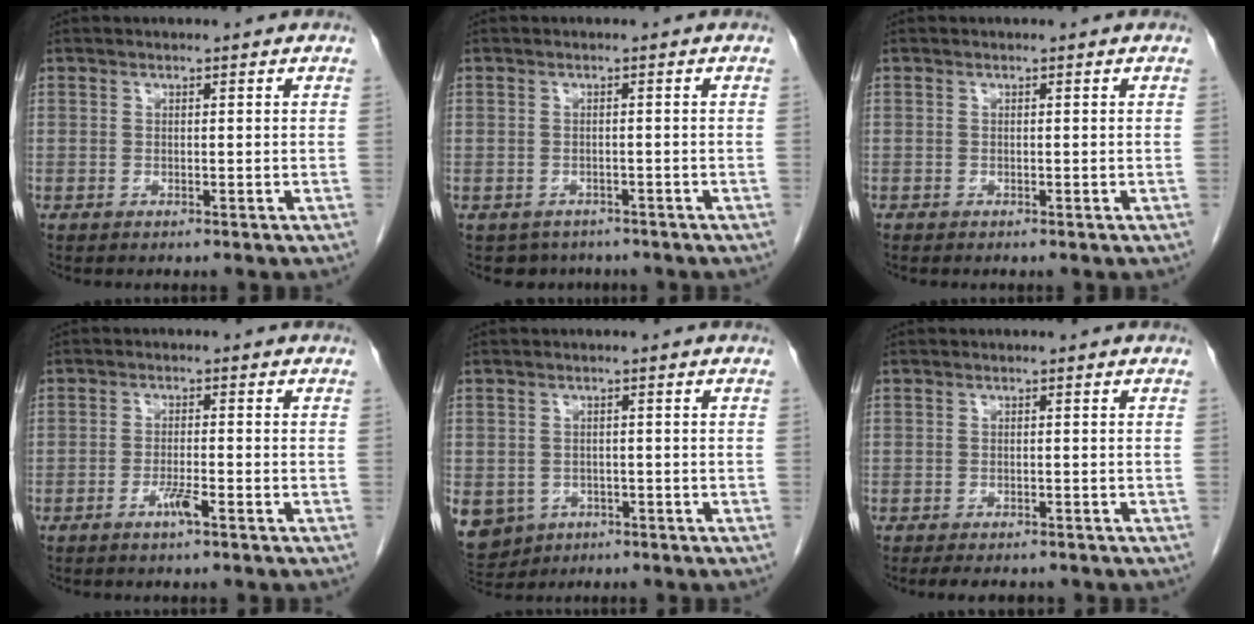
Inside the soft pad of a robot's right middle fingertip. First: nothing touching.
{"total": 3.4, "force": [-2.7, 2.1, -0.1], "torque": [0.001, 0.004, -0.037]}
{"total": 0.0}
{"total": 2.8, "force": [-1.6, 0.1, 2.3], "torque": [-0.045, -0.003, -0.031]}
{"total": 11.8, "force": [-5.3, 9.7, 4.0], "torque": [-0.124, -0.006, -0.066]}
{"total": 5.1, "force": [-4.3, 1.7, 2.0], "torque": [-0.023, -0.005, -0.055]}